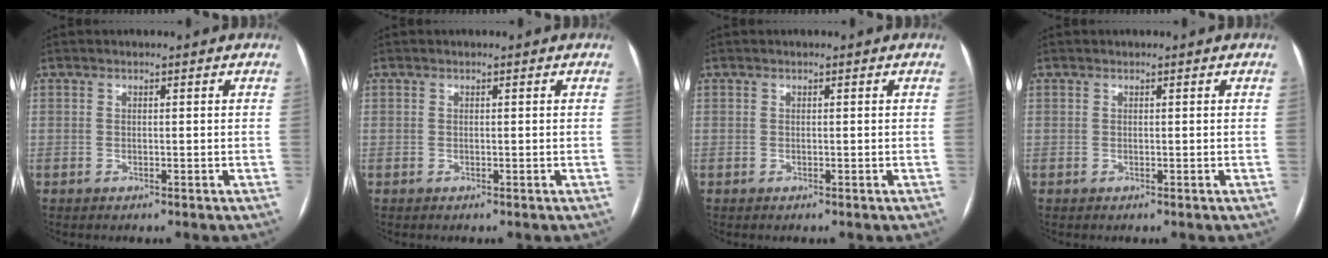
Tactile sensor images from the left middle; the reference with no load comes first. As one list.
[{"total": 0.0}, {"total": 0.0}, {"total": 0.0}]